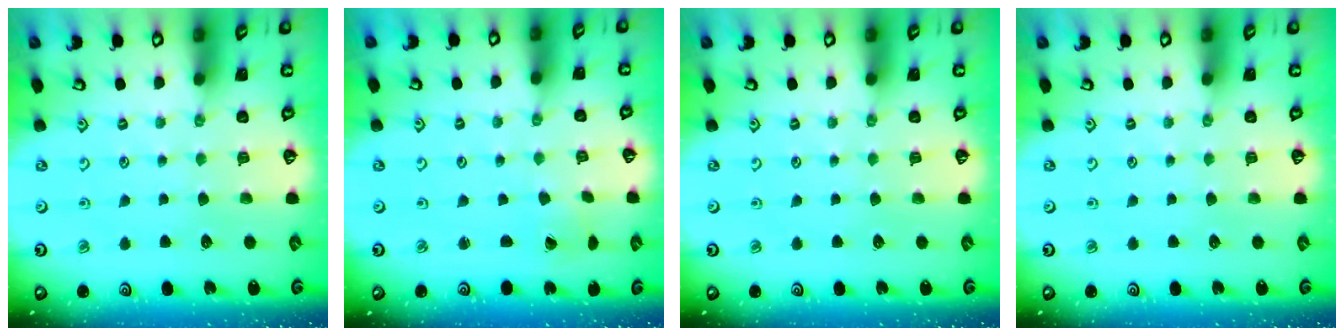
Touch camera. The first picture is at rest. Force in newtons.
{"total": 0.7, "press": 0.7, "slide": 0.0}
{"total": 0.0}
{"total": 0.0}